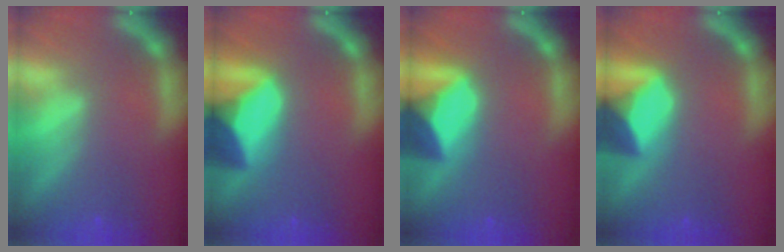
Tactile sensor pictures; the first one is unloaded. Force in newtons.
{"total": 10.0}
{"total": 8.0}
{"total": 6.9}